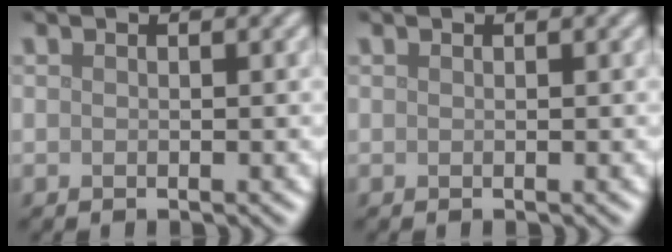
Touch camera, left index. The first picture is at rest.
{"total": 0.0}